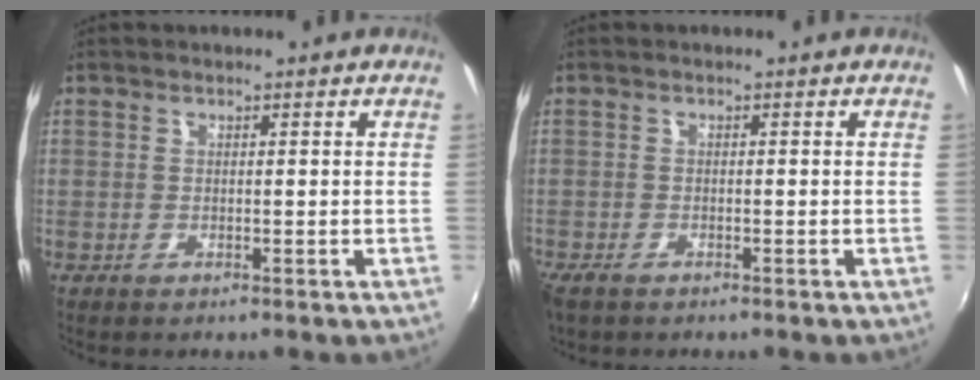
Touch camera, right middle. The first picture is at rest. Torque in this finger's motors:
{"motor_torque": [0.37, -0.35, 0.04, 0.02]}